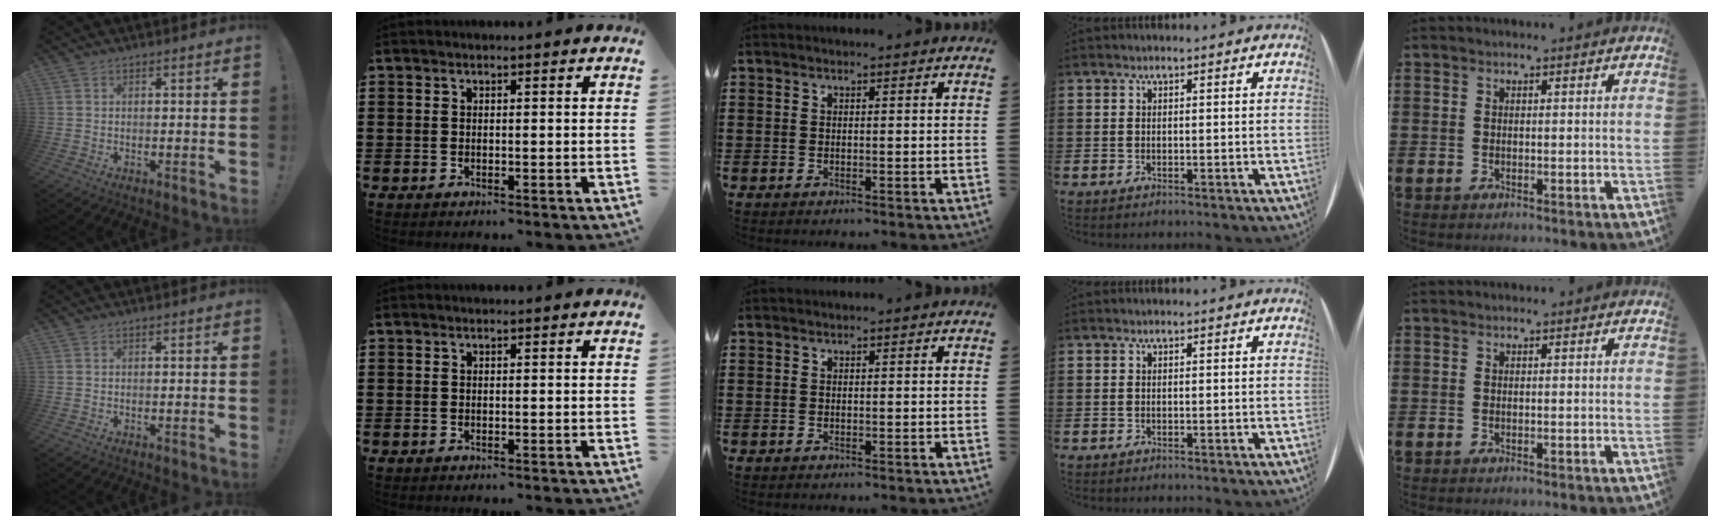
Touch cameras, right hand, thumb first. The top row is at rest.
{}